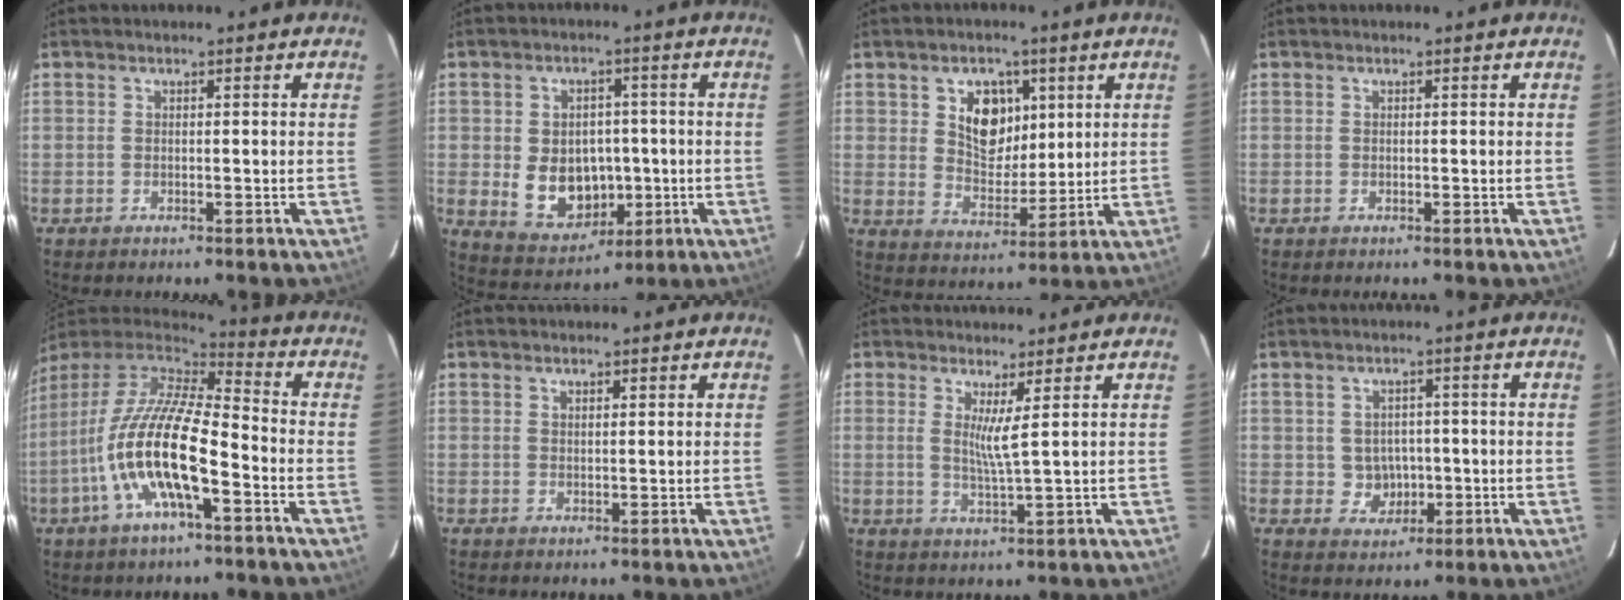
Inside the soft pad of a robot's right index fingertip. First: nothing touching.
{"total": 10.5, "force": [-1.3, 8.2, 6.3], "torque": [-0.137, 0.000, 0.003]}
{"total": 9.2, "force": [3.5, 6.4, 5.7], "torque": [-0.096, 0.005, 0.068]}
{"total": 0.0}
{"total": 17.9, "force": [-6.2, 4.7, 16.1], "torque": [-0.306, -0.019, -0.124]}
{"total": 1.1, "force": [0.8, 0.3, 0.7], "torque": [-0.011, 0.001, 0.014]}
{"total": 3.7, "force": [1.6, -0.8, 3.2], "torque": [-0.060, -0.016, 0.024]}
{"total": 4.5, "force": [-0.3, 4.3, 1.2], "torque": [-0.029, 0.013, 0.009]}